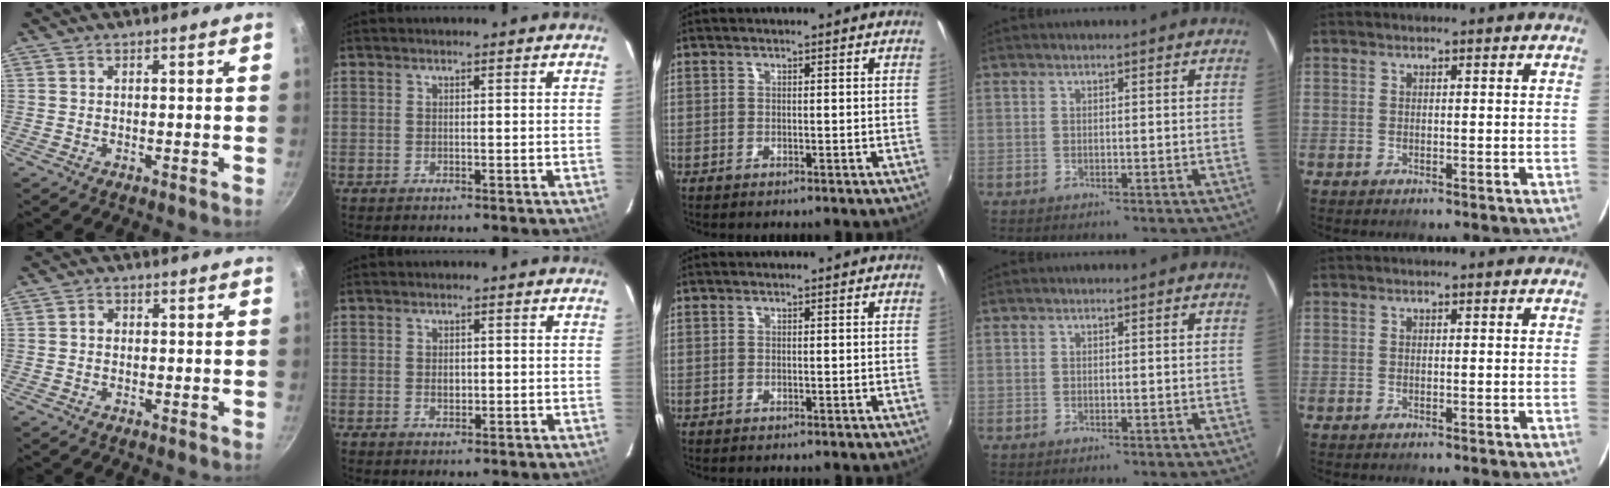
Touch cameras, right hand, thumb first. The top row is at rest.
{"thumb": {"total": 1.5, "force": [0.0, 1.2, 0.8], "torque": [-0.011, 0.006, -0.002]}, "index": {"total": 1.7, "force": [-0.1, 1.3, 1.1], "torque": [-0.018, 0.001, -0.001]}}